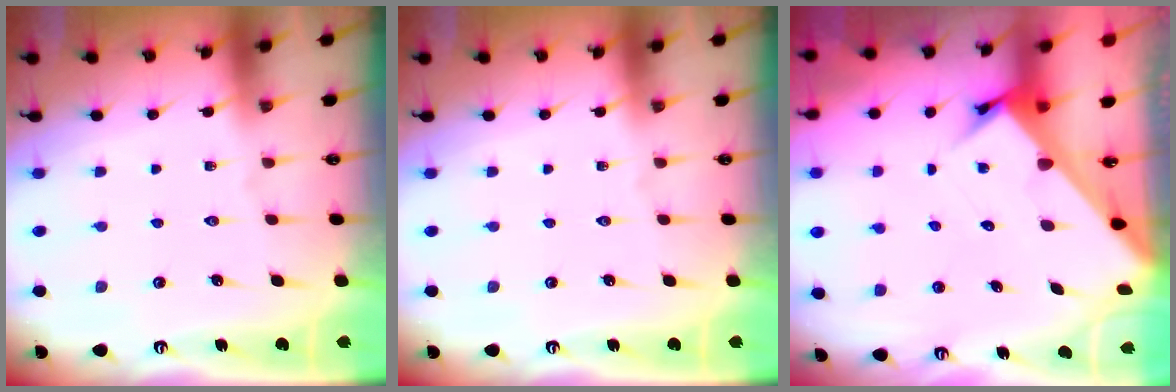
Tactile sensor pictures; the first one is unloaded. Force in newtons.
{"total": 0.0}
{"total": 3.9, "press": 3.9, "slide": 0.3}